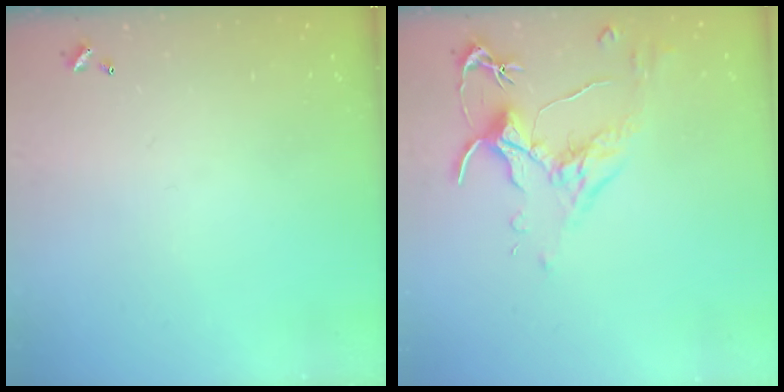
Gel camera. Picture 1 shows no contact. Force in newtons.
{"total": 1.6, "press": 1.4, "slide": 0.7}